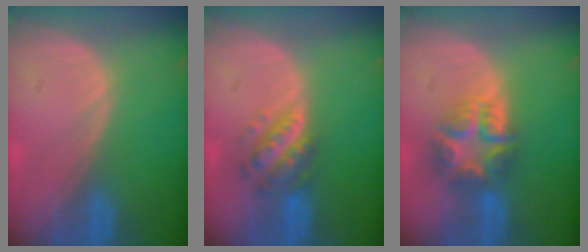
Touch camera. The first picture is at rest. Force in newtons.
{"total": 5.8, "press": 5.3, "slide": 2.5}
{"total": 7.6, "press": 6.6, "slide": 3.7}